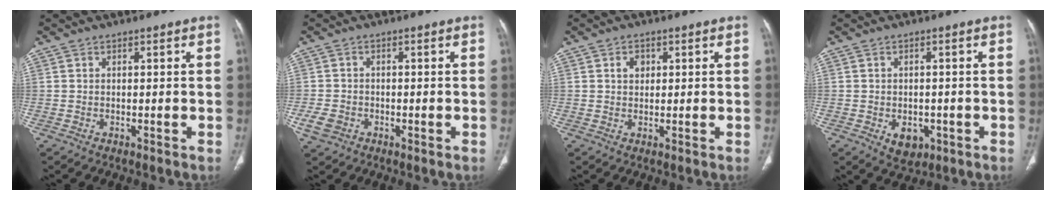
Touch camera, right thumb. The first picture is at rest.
{"total": 3.7, "force": [-1.3, 3.0, 1.7], "torque": [-0.031, 0.007, -0.021]}
{"total": 2.6, "force": [0.9, 2.0, 1.4], "torque": [-0.013, -0.002, 0.013]}
{"total": 4.7, "force": [-1.5, 3.4, 2.9], "torque": [-0.026, 0.003, -0.010]}